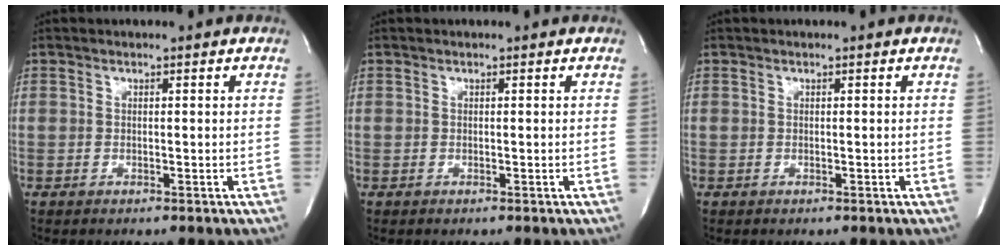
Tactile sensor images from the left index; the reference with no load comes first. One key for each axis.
{"total": 0.0}
{"total": 0.0}